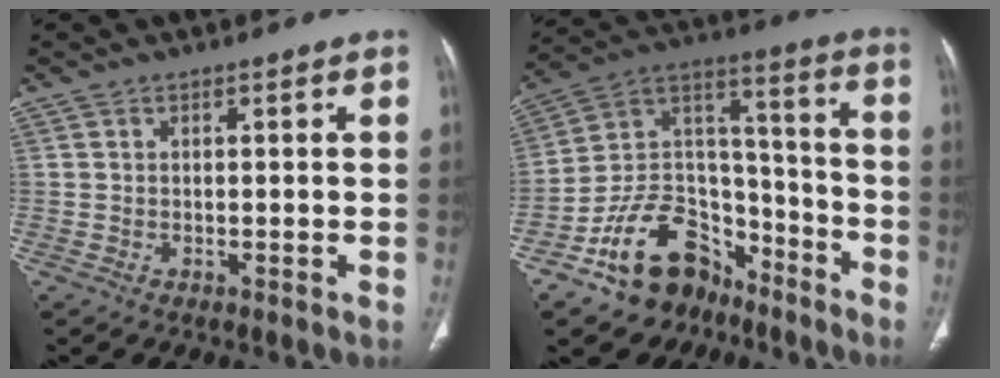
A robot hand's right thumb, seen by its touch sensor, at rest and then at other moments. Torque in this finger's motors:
{"motor_torque": [0.39, 0.37, 1.48, -1.30, 0.36]}